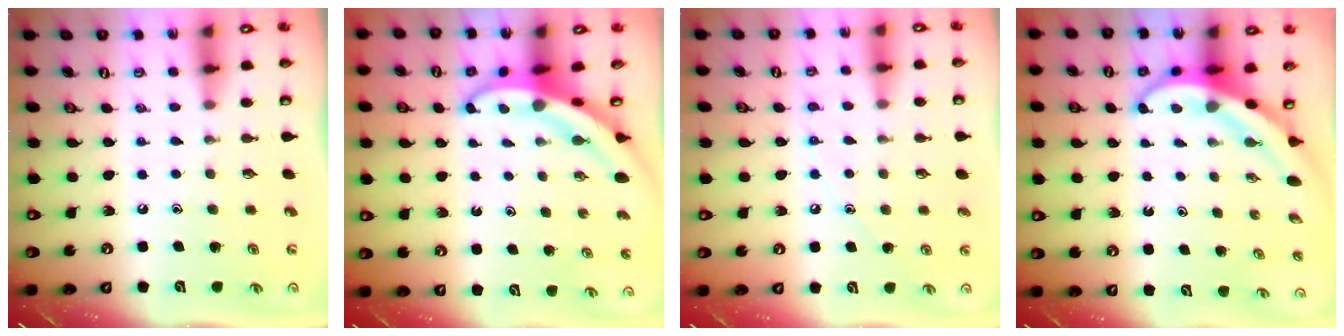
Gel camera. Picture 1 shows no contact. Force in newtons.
{"total": 4.5, "press": 4.5, "slide": 0.6}
{"total": 6.8, "press": 6.8, "slide": 0.6}
{"total": 5.3, "press": 5.3, "slide": 0.5}